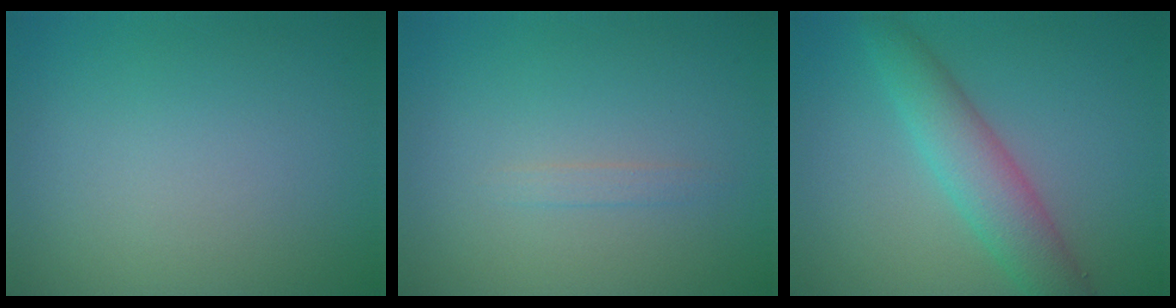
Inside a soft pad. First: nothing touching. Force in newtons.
{"total": 0.7, "press": 0.7, "slide": 0.0}
{"total": 4.6, "press": 4.6, "slide": 0.1}